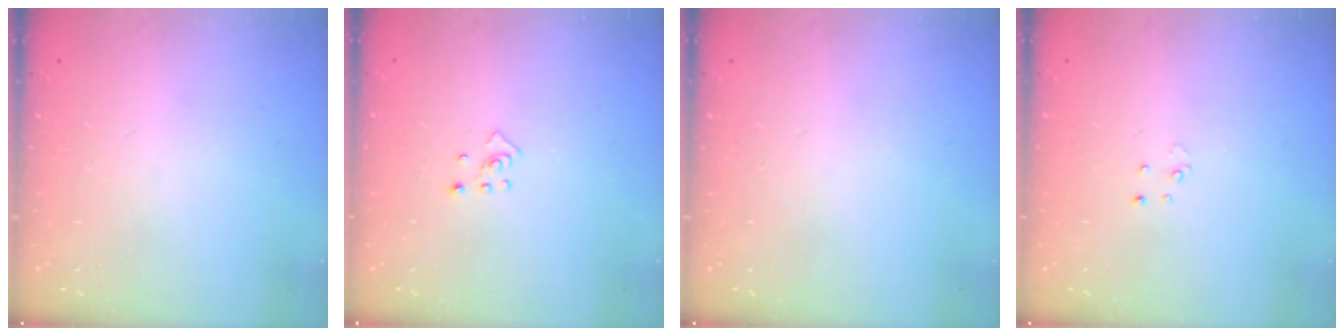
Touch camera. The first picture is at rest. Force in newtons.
{"total": 3.3, "press": 3.2, "slide": 0.7}
{"total": 0.0}
{"total": 2.6, "press": 2.6, "slide": 0.3}